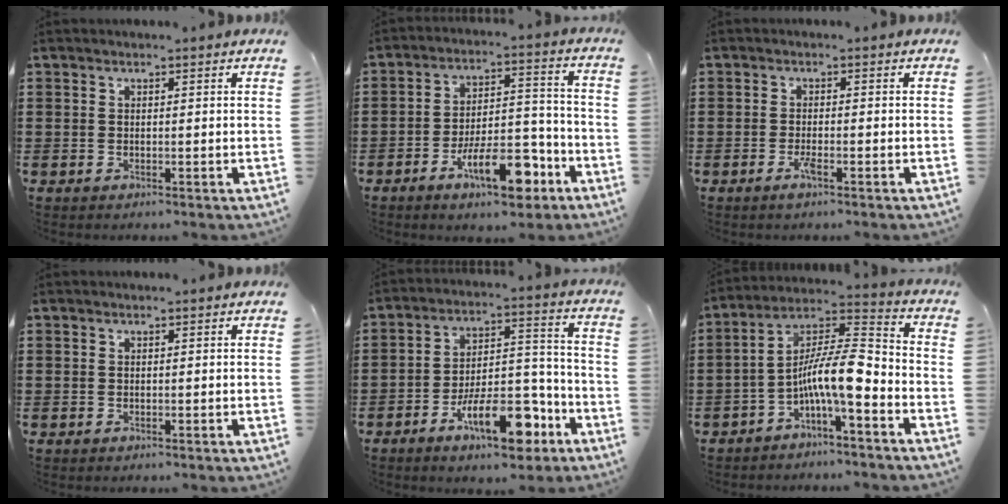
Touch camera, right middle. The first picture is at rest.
{"total": 11.4, "force": [-6.3, 4.1, 8.5], "torque": [-0.136, 0.015, -0.110]}
{"total": 2.0, "force": [-1.1, 0.3, 1.7], "torque": [-0.037, -0.004, -0.022]}
{"total": 0.0}
{"total": 12.8, "force": [-7.3, 4.8, 9.4], "torque": [-0.154, 0.021, -0.130]}
{"total": 10.2, "force": [-3.7, 2.1, 9.3], "torque": [-0.185, -0.004, -0.075]}